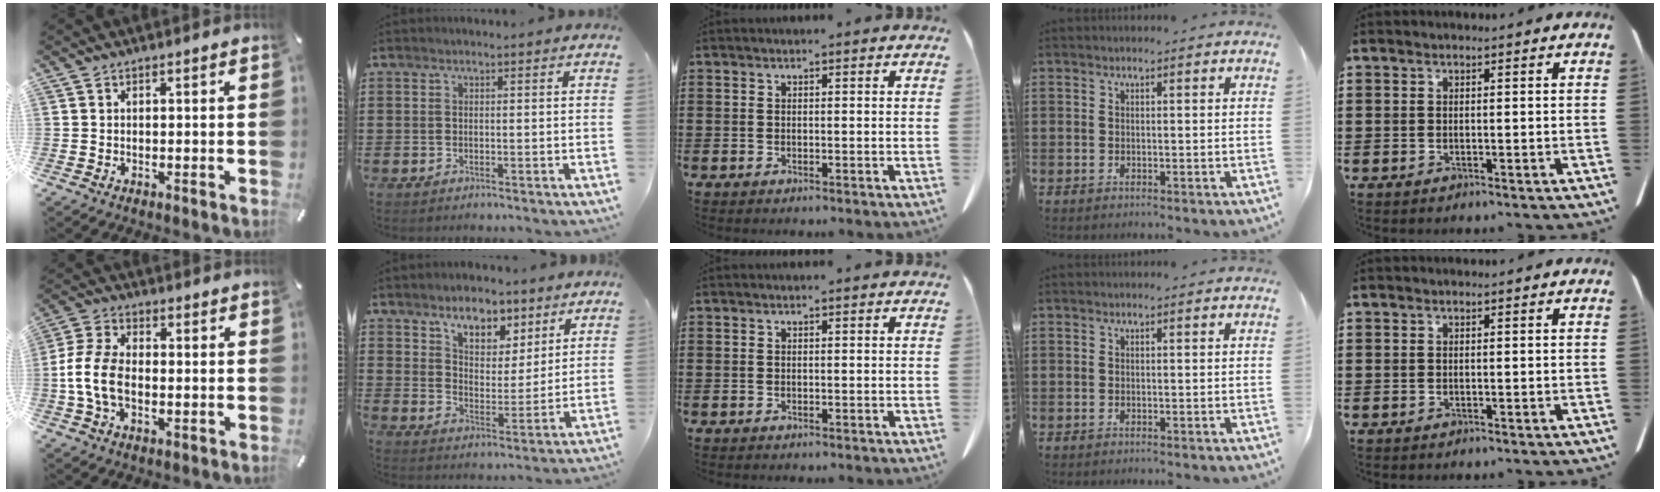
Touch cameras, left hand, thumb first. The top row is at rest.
{"thumb": {"total": 9.7, "force": [-1.6, 6.3, 7.2], "torque": [-0.161, 0.006, -0.028]}, "index": {"total": 7.0, "force": [5.4, 3.6, 2.5], "torque": [-0.054, -0.015, 0.093]}}